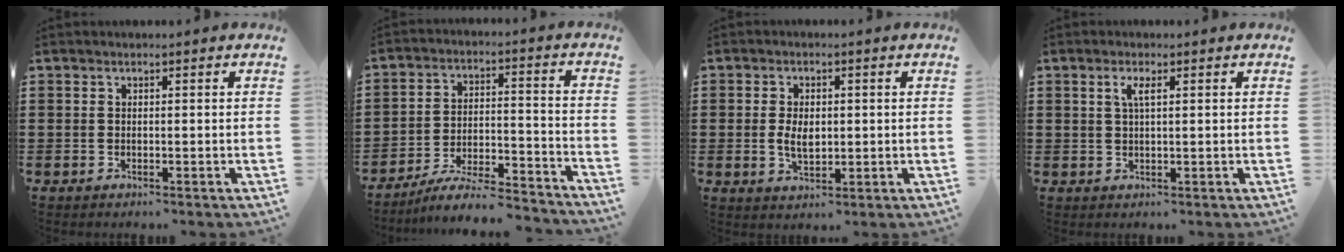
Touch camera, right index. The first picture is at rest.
{"total": 7.1, "force": [-6.4, 0.7, 2.8], "torque": [-0.051, 0.001, -0.125]}
{"total": 4.0, "force": [0.0, 2.4, 3.3], "torque": [-0.057, 0.005, -0.002]}
{"total": 2.2, "force": [0.9, 0.6, 2.0], "torque": [-0.041, 0.005, 0.014]}